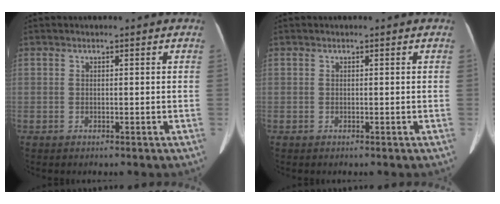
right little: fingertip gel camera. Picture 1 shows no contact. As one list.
[{"total": 0.0}]